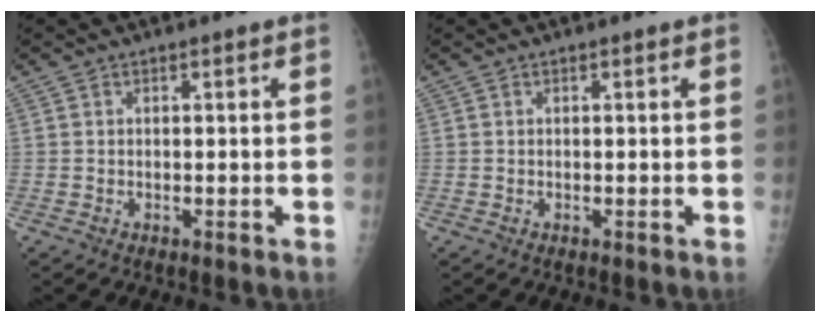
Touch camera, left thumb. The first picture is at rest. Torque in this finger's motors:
{"motor_torque": [-0.01, 0.01, -0.16, -0.15, 0.00]}